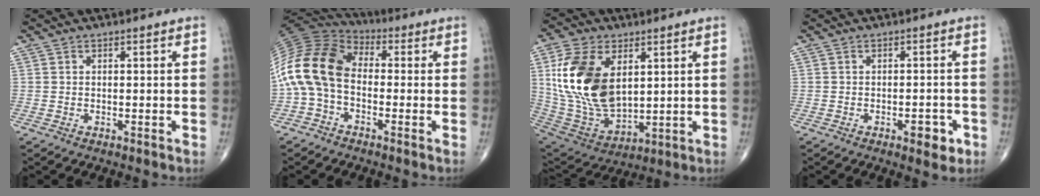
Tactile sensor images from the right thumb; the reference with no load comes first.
{"total": 15.3, "force": [-1.7, 10.0, 11.4], "torque": [-0.230, 0.045, -0.045]}
{"total": 20.3, "force": [4.7, 12.0, 15.7], "torque": [-0.296, -0.026, 0.099]}
{"total": 4.1, "force": [-1.9, 1.8, 3.2], "torque": [-0.028, 0.005, -0.021]}